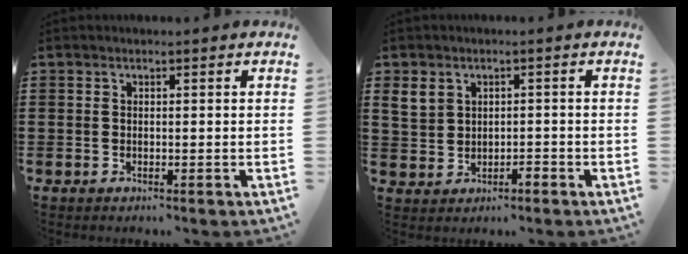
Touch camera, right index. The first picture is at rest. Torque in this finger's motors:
{"motor_torque": [0.60, 0.54, 0.09, 0.03]}